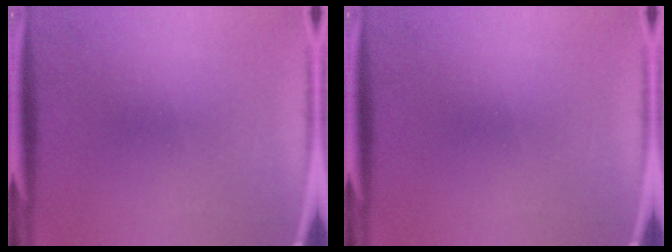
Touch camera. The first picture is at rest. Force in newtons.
{"total": 0.0}